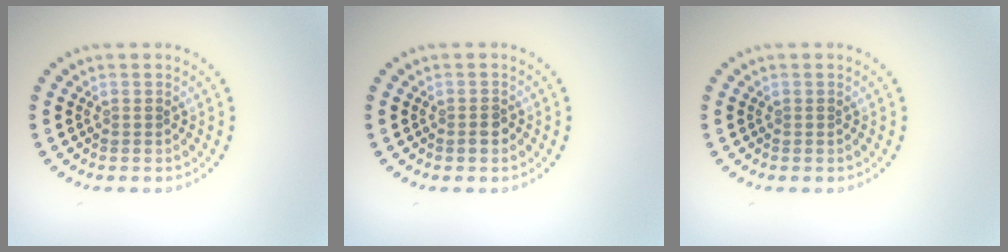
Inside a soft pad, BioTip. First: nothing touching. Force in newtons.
{"total": 1.3, "press": 1.1, "slide": 0.6}
{"total": 0.0}